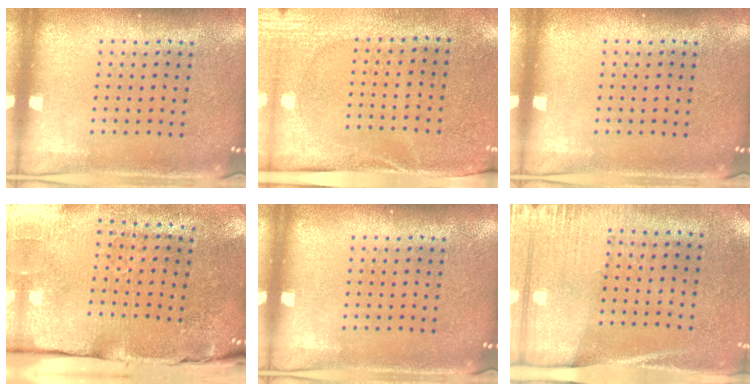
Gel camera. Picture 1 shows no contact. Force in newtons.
{"total": 2.7, "press": 2.2, "slide": 1.5}
{"total": 0.0}
{"total": 4.8, "press": 3.9, "slide": 2.8}
{"total": 0.0}
{"total": 2.7, "press": 2.3, "slide": 1.4}